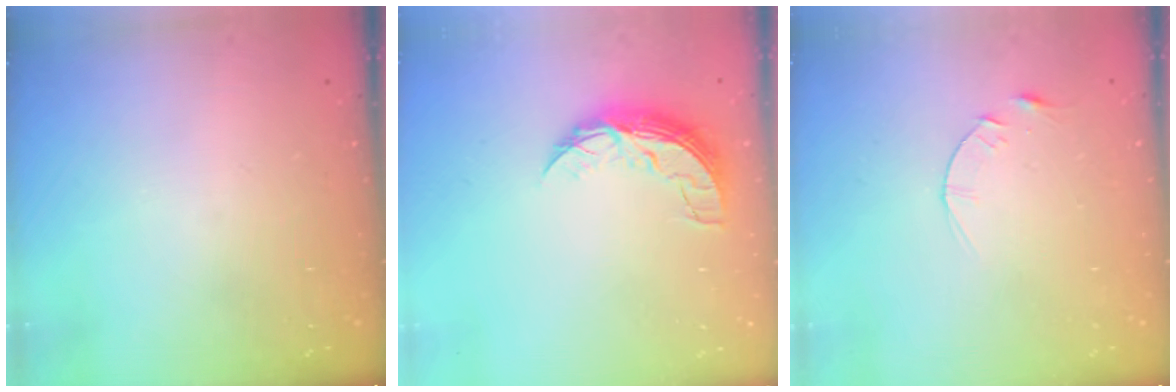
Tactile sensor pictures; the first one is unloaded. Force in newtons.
{"total": 8.0, "press": 8.0, "slide": 0.5}
{"total": 3.1, "press": 3.1, "slide": 0.4}